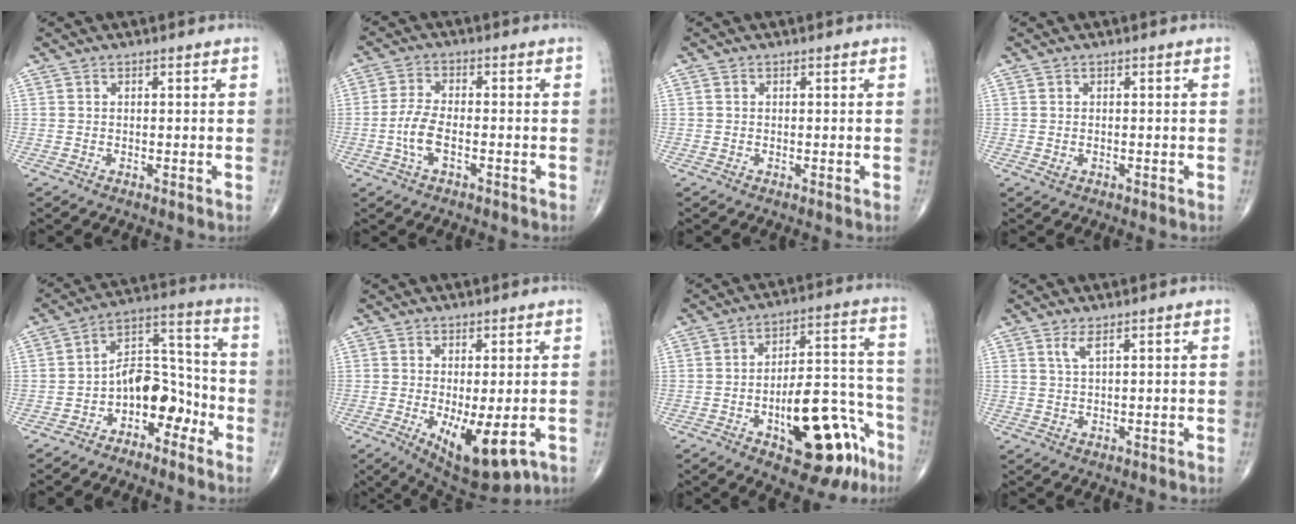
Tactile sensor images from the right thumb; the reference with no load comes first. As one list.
[{"total": 5.5, "force": [-1.7, 2.4, 4.6], "torque": [-0.103, 0.015, -0.034]}, {"total": 0.0}, {"total": 0.6, "force": [-0.2, 0.4, 0.4], "torque": [-0.010, 0.004, 0.001]}, {"total": 10.6, "force": [-4.9, 6.6, 6.7], "torque": [-0.069, 0.073, -0.089]}, {"total": 10.7, "force": [-3.3, 3.9, 9.4], "torque": [-0.139, -0.016, -0.034]}, {"total": 19.5, "force": [-8.8, 8.5, 15.1], "torque": [-0.169, 0.070, -0.110]}, {"total": 2.1, "force": [1.2, 0.3, 1.7], "torque": [-0.042, -0.006, 0.030]}]